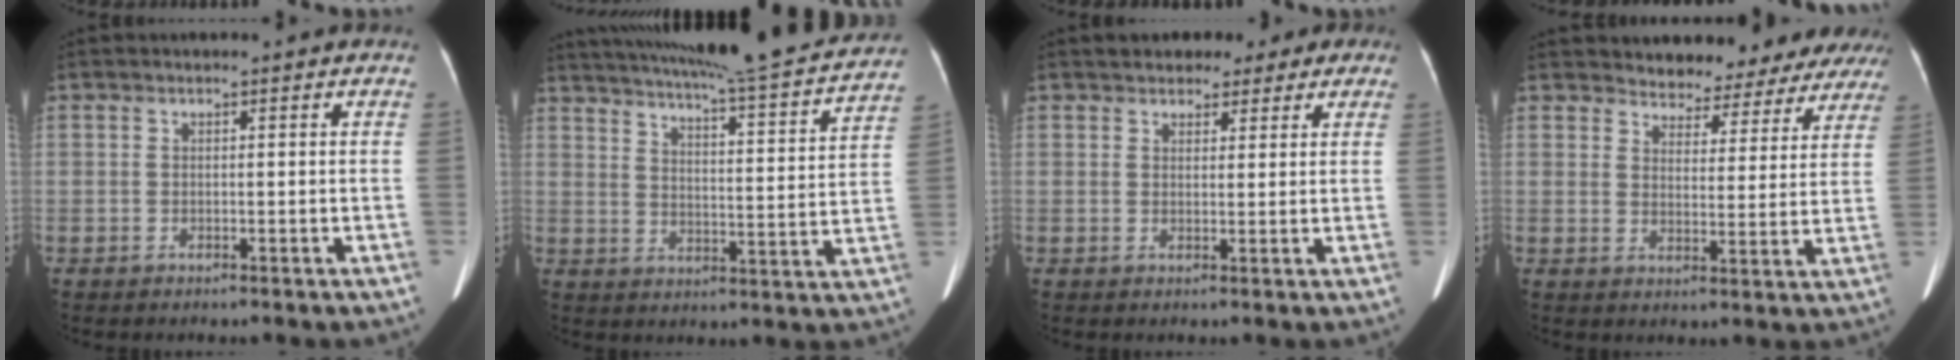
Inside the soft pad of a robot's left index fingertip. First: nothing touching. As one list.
[{"total": 25.7, "force": [22.7, 2.1, 11.8], "torque": [-0.191, -0.043, 0.292]}, {"total": 7.7, "force": [5.6, 4.2, 3.1], "torque": [-0.017, 0.007, 0.065]}, {"total": 15.5, "force": [14.6, 4.5, 2.7], "torque": [-0.008, -0.035, 0.154]}]